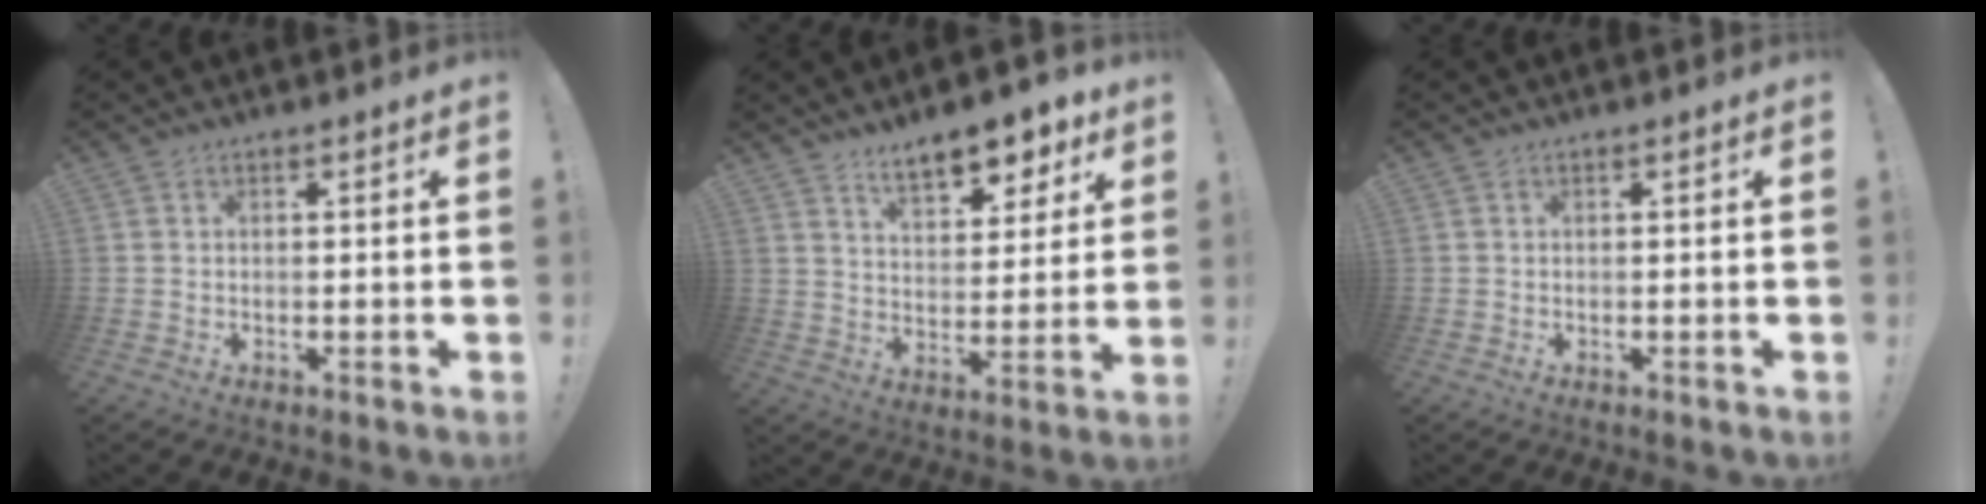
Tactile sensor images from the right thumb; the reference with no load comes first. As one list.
[{"total": 11.7, "force": [8.2, 5.1, 6.6], "torque": [-0.089, -0.049, 0.144]}, {"total": 0.0}]